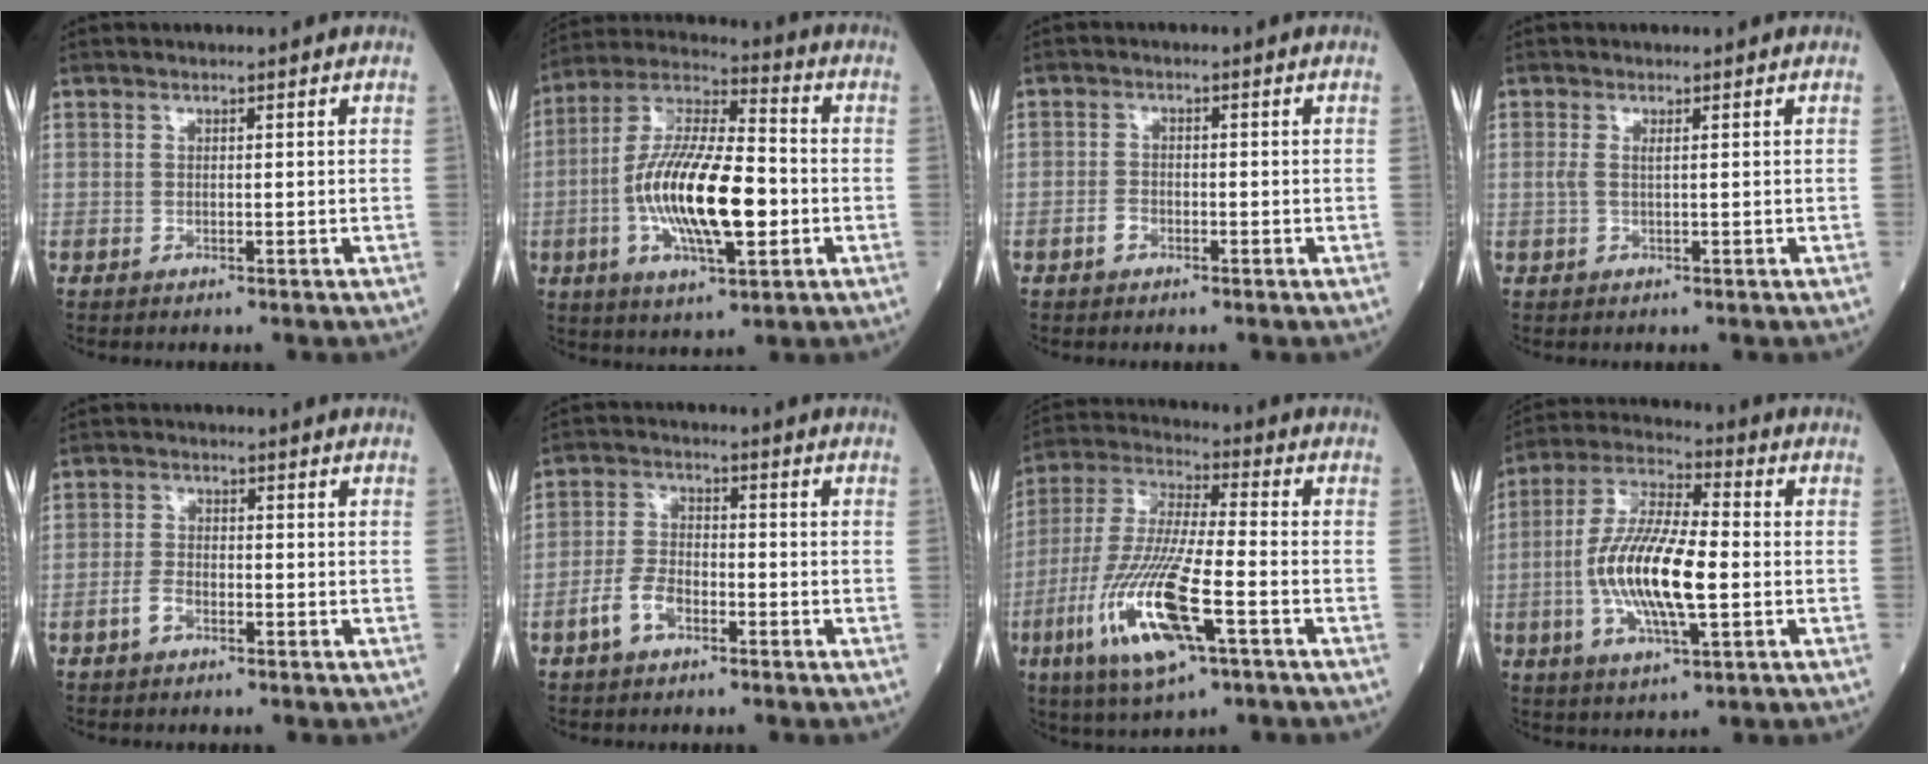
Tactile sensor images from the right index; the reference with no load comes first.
{"total": 17.6, "force": [-3.1, 4.8, 16.7], "torque": [-0.329, 0.001, -0.055]}
{"total": 1.7, "force": [-0.9, 1.1, 0.9], "torque": [-0.015, 0.005, -0.017]}
{"total": 1.3, "force": [0.3, 0.3, 1.2], "torque": [-0.038, 0.006, 0.008]}
{"total": 2.5, "force": [-1.4, 1.3, 1.7], "torque": [-0.034, 0.004, -0.027]}
{"total": 5.4, "force": [-2.8, 2.9, 3.6], "torque": [-0.080, 0.009, -0.057]}
{"total": 17.4, "force": [-6.5, 3.2, 15.9], "torque": [-0.340, -0.021, -0.115]}
{"total": 15.0, "force": [-2.1, 3.8, 14.4], "torque": [-0.292, 0.001, -0.037]}